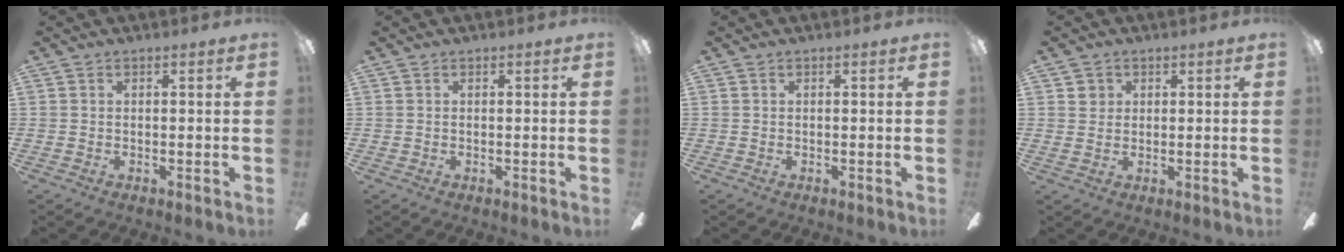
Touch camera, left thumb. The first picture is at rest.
{"total": 0.0}
{"total": 0.0}
{"total": 2.4, "force": [1.2, 2.1, 0.4], "torque": [0.004, -0.002, 0.019]}